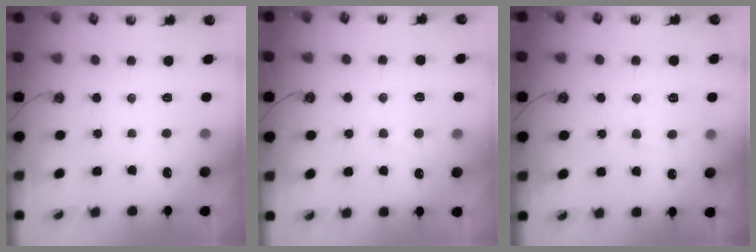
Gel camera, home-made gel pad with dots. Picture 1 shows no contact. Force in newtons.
{"total": 1.2, "press": 1.1, "slide": 0.6}
{"total": 3.1, "press": 3.0, "slide": 0.5}